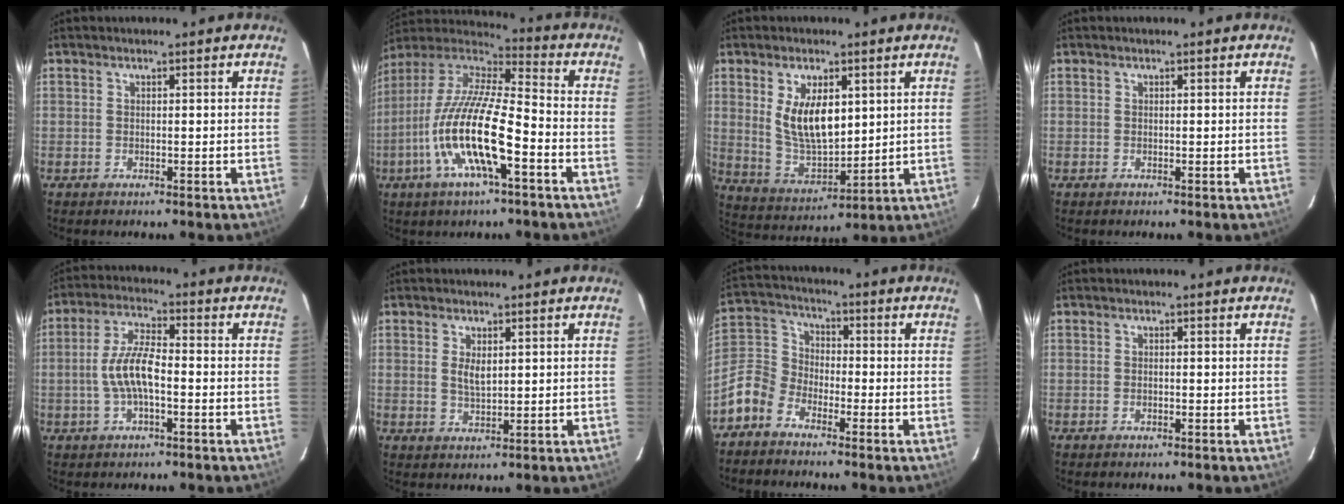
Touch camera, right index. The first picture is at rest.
{"total": 18.5, "force": [-6.8, 4.3, 16.7], "torque": [-0.326, -0.021, -0.137]}
{"total": 11.2, "force": [3.2, 5.4, 9.2], "torque": [-0.180, -0.004, 0.076]}
{"total": 0.0}
{"total": 8.1, "force": [-1.7, 2.6, 7.5], "torque": [-0.152, 0.008, -0.032]}
{"total": 3.2, "force": [0.9, 1.5, 2.7], "torque": [-0.050, -0.003, 0.017]}
{"total": 9.6, "force": [-6.0, 6.6, 3.8], "torque": [-0.098, 0.028, -0.137]}
{"total": 0.8, "force": [-0.3, 0.5, 0.5], "torque": [-0.009, -0.001, -0.006]}